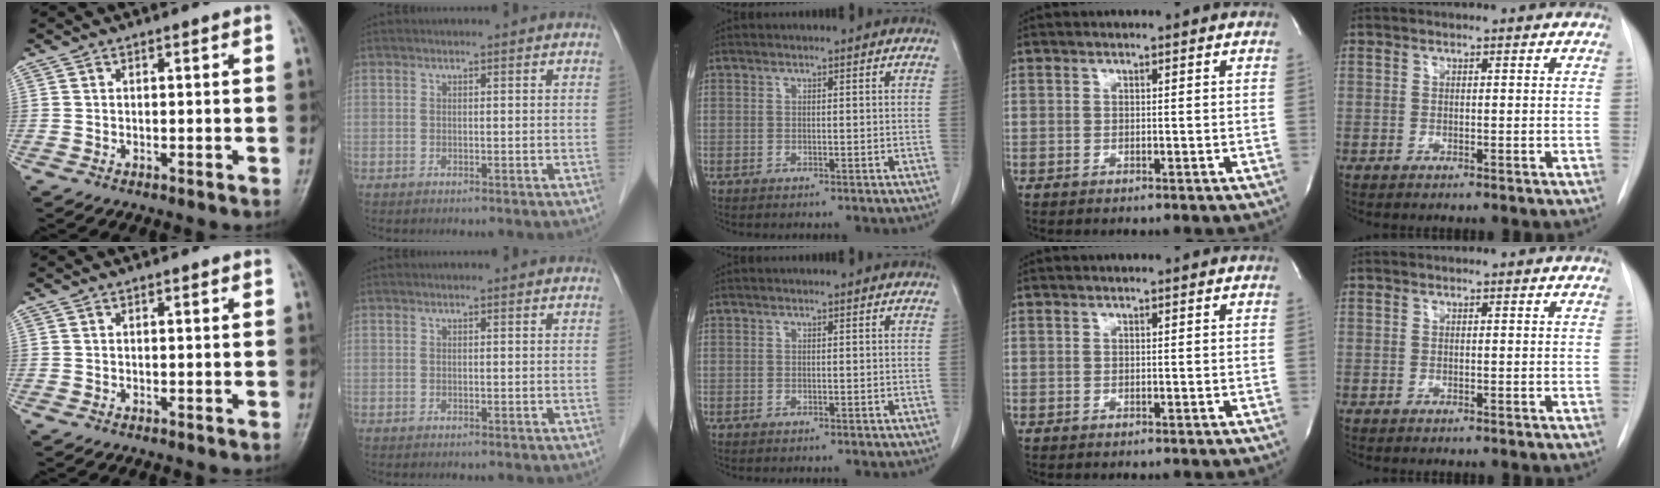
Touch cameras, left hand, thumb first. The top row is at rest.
{}